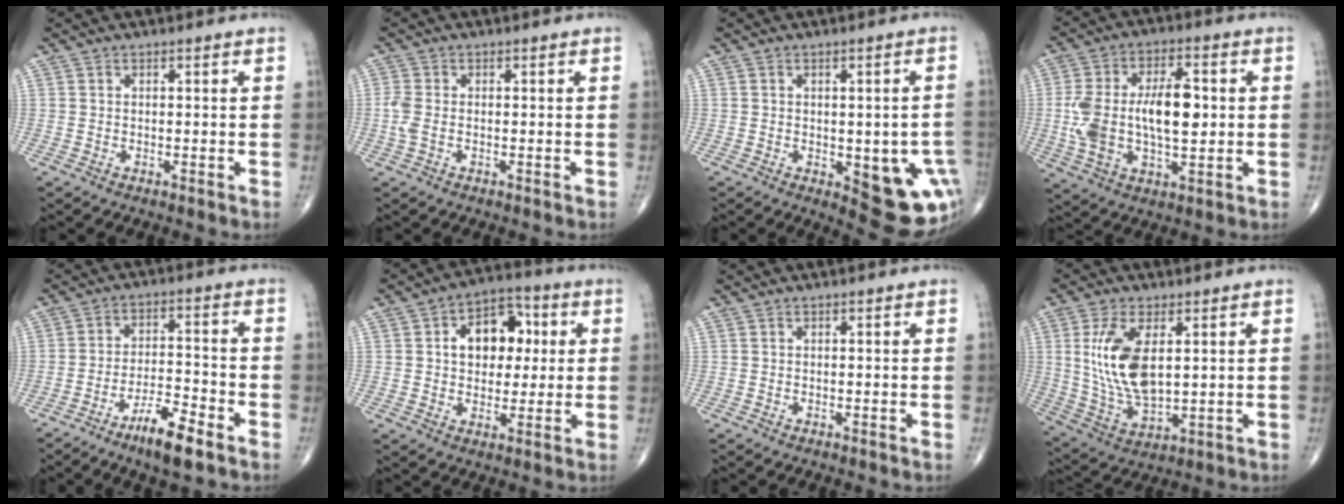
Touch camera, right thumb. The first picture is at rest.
{"total": 2.8, "force": [-0.5, 1.5, 2.3], "torque": [-0.073, 0.001, -0.012]}
{"total": 13.8, "force": [-3.3, 5.8, 12.1], "torque": [-0.116, -0.004, -0.020]}
{"total": 16.0, "force": [0.5, 7.9, 13.8], "torque": [-0.259, 0.014, 0.014]}
{"total": 8.8, "force": [-5.7, 1.8, 6.4], "torque": [-0.118, 0.029, -0.099]}
{"total": 11.9, "force": [2.3, 8.2, 8.3], "torque": [-0.083, 0.015, 0.030]}
{"total": 0.0}
{"total": 13.4, "force": [2.8, 6.5, 11.4], "torque": [-0.230, -0.019, 0.067]}